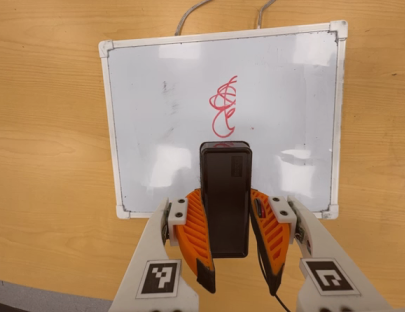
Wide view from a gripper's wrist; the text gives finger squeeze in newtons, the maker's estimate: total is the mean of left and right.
{"total": 7.8, "left": 6.1, "right": 9.5}